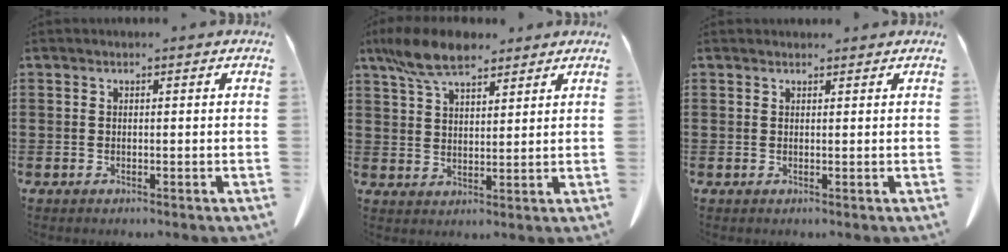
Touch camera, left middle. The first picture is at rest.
{"total": 8.0, "force": [6.1, 2.9, 4.3], "torque": [-0.103, -0.004, 0.117]}
{"total": 1.0, "force": [0.9, 0.4, 0.0], "torque": [-0.004, -0.001, 0.019]}